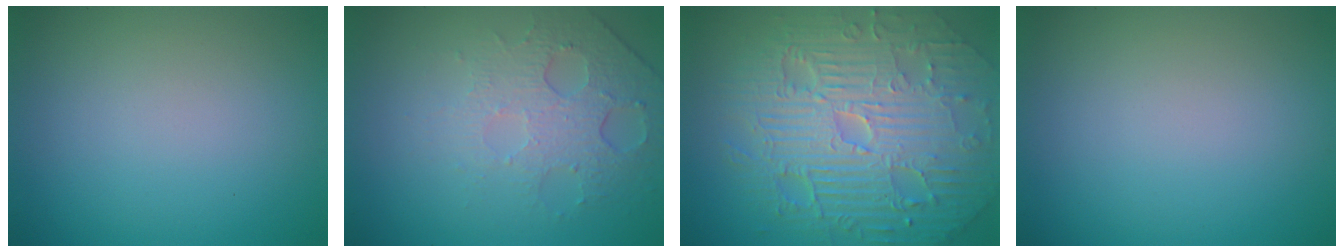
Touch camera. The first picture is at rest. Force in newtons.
{"total": 4.7, "press": 3.2, "slide": 3.5}
{"total": 11.4, "press": 7.4, "slide": 8.8}
{"total": 0.0}